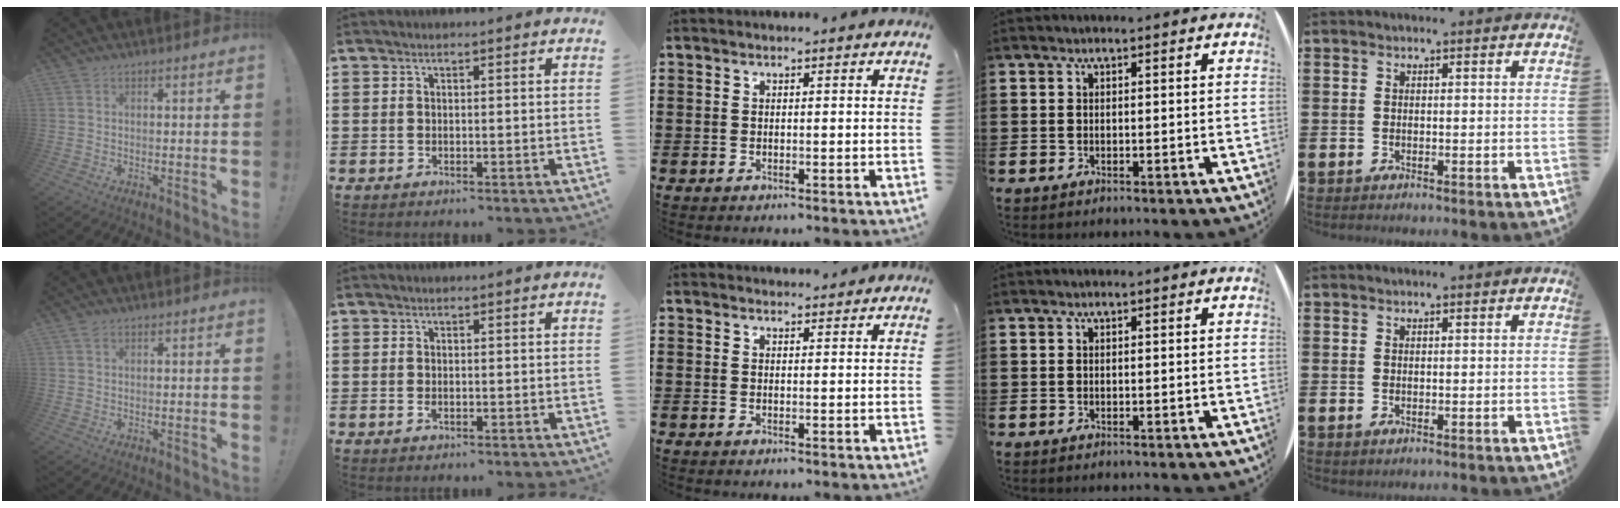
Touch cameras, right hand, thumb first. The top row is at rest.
{"thumb": {"total": 0.7, "force": [0.4, 0.4, 0.4], "torque": [-0.009, 0.001, 0.007]}, "index": {"total": 0.8, "force": [-0.3, 0.5, 0.6], "torque": [-0.012, -0.002, -0.005]}, "middle": {"total": 1.6, "force": [1.6, 0.2, -0.1], "torque": [0.004, -0.003, 0.031]}}